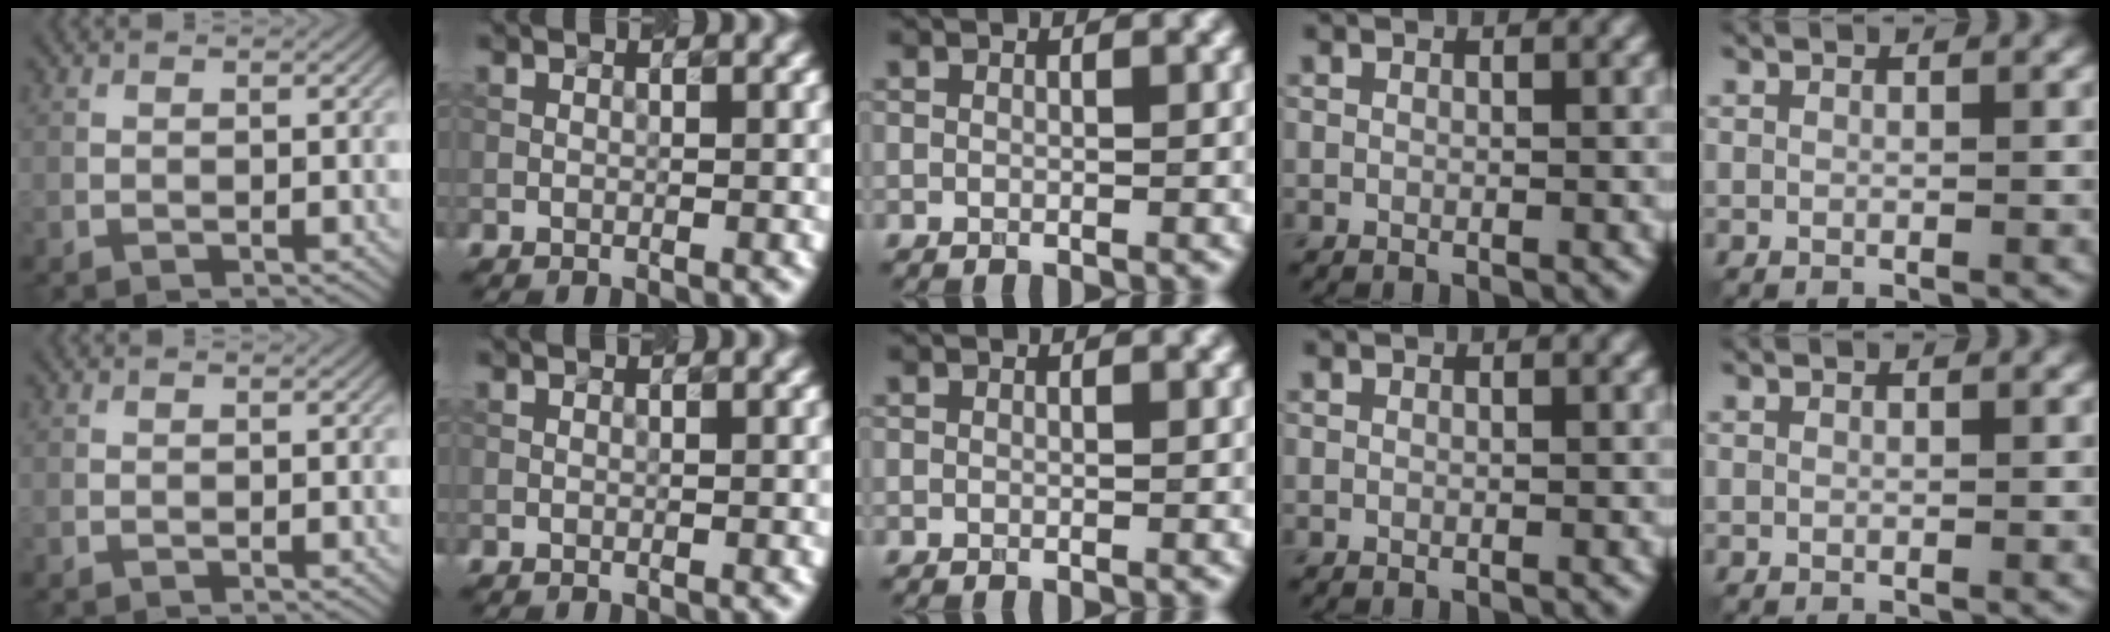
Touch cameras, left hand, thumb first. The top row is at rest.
{}